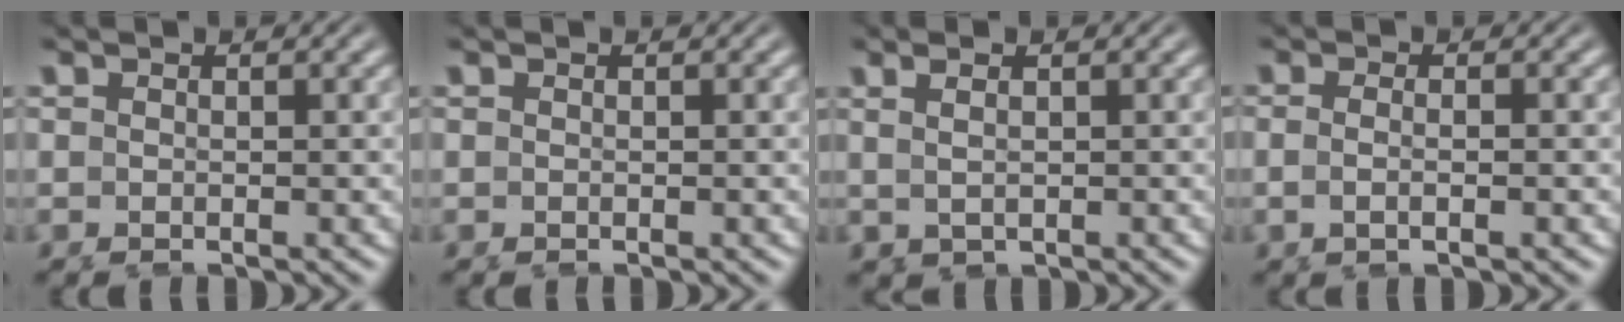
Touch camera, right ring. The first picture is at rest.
{"total": 0.0}
{"total": 1.7, "force": [0.6, 0.9, 1.4], "torque": [-0.025, 0.003, 0.012]}
{"total": 1.7, "force": [-0.8, 0.4, 1.4], "torque": [-0.035, -0.003, -0.017]}